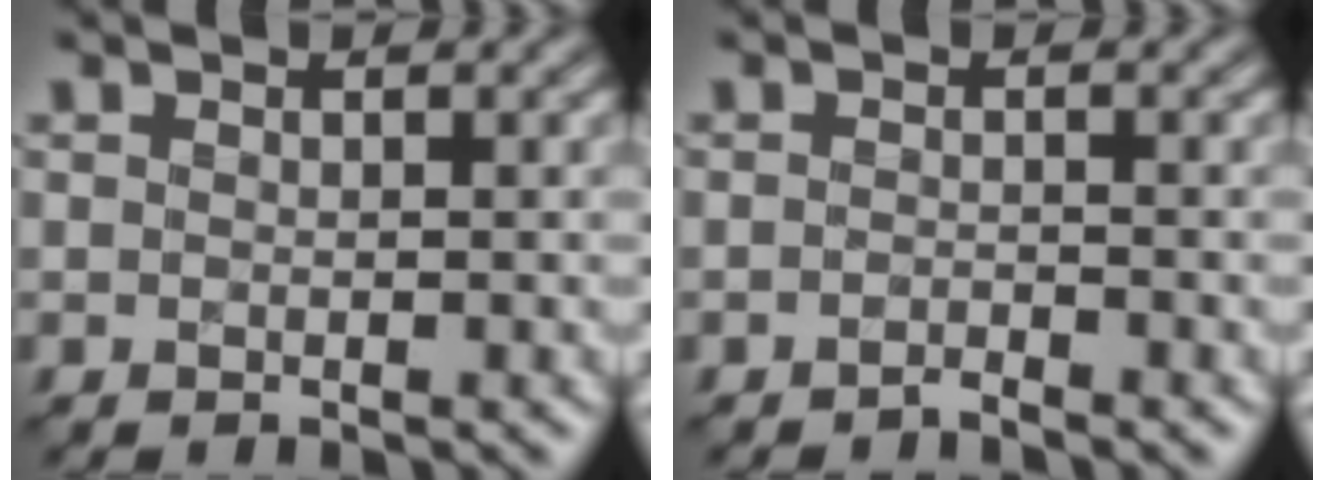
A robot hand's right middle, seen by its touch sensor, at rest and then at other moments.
{"total": 0.9, "force": [-0.9, -0.1, 0.2], "torque": [-0.002, 0.006, -0.019]}